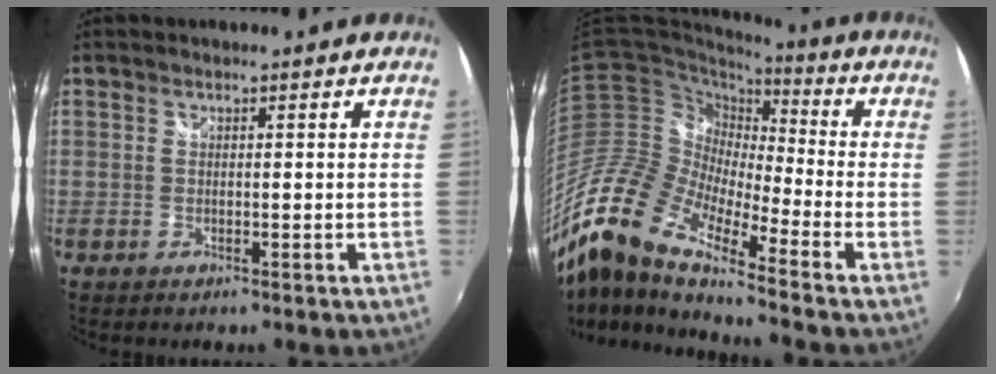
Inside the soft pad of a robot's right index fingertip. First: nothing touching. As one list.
[{"total": 16.9, "force": [-11.6, 4.0, 11.7], "torque": [-0.191, -0.021, -0.246]}]